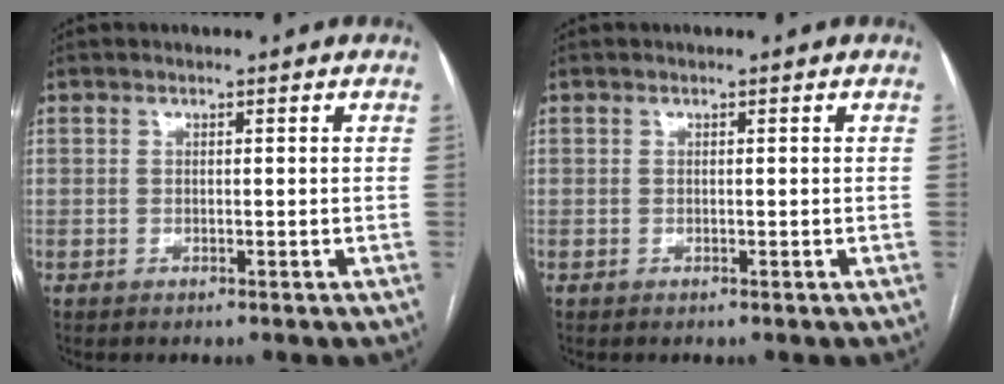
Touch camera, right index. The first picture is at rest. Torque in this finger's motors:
{"motor_torque": [0.22, 0.07, 0.04, 0.01]}